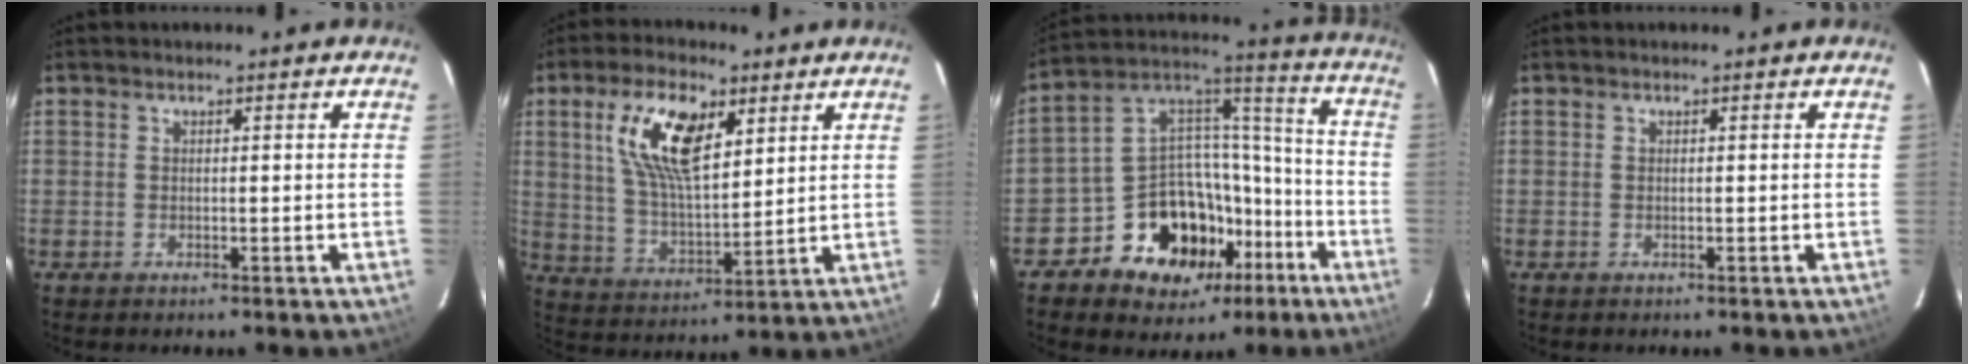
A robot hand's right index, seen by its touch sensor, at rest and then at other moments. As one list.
[{"total": 13.7, "force": [5.9, 6.1, 10.8], "torque": [-0.205, 0.015, 0.116]}, {"total": 18.5, "force": [-10.4, 13.4, 7.3], "torque": [-0.152, 0.067, -0.144]}, {"total": 0.0}]